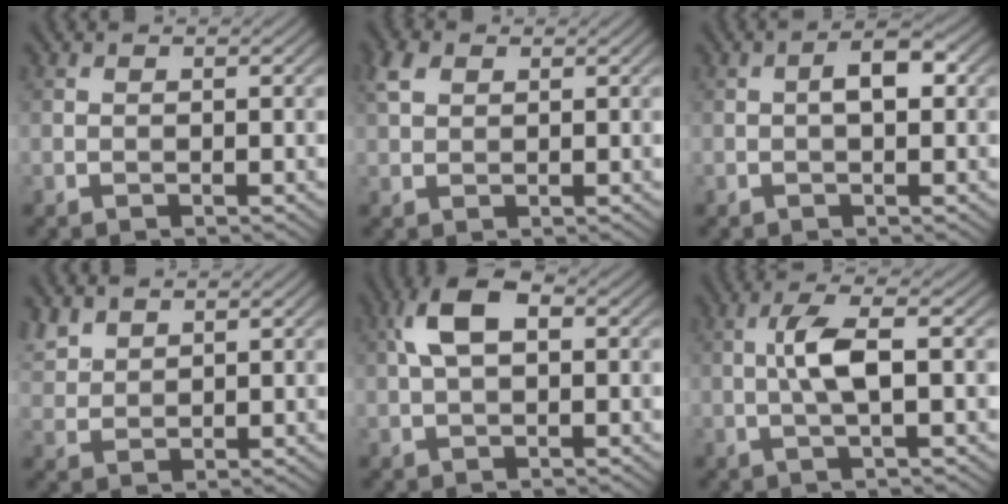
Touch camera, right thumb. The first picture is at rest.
{"total": 2.9, "force": [1.4, 1.9, 1.7], "torque": [-0.044, 0.010, 0.025]}
{"total": 3.2, "force": [0.2, 1.4, 2.9], "torque": [-0.045, 0.008, -0.003]}
{"total": 3.8, "force": [2.9, 2.0, 1.6], "torque": [-0.050, 0.005, 0.067]}
{"total": 6.0, "force": [1.3, 3.1, 5.0], "torque": [-0.111, 0.015, 0.019]}
{"total": 4.7, "force": [0.1, 1.0, 4.6], "torque": [-0.094, 0.012, -0.003]}